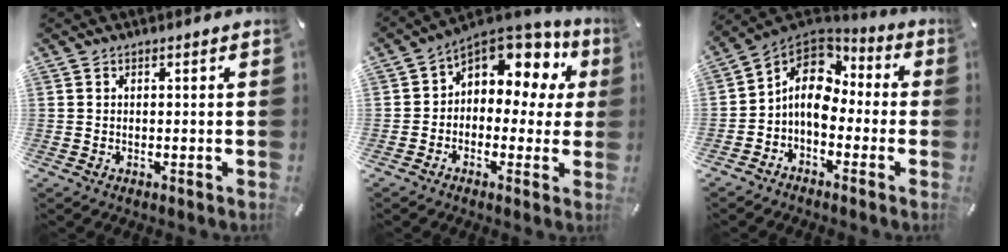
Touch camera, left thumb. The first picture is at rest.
{"total": 8.4, "force": [3.9, 6.0, 4.5], "torque": [-0.066, -0.039, 0.068]}
{"total": 10.6, "force": [-1.5, 8.0, 6.8], "torque": [-0.148, 0.015, -0.028]}